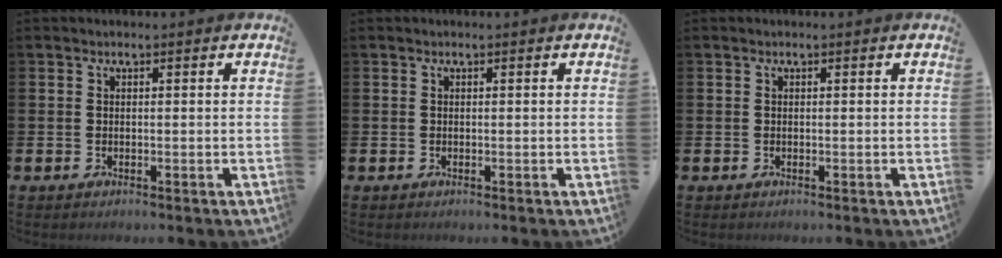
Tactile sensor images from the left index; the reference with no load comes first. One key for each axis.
{"total": 0.0}
{"total": 0.0}